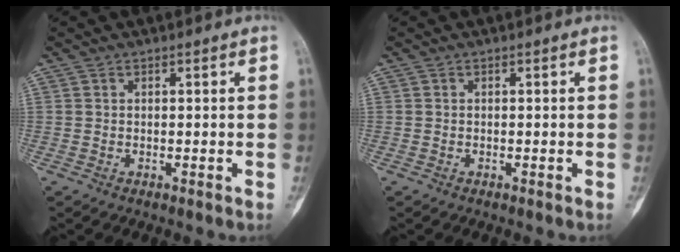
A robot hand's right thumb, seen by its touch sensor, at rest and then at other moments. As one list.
[{"total": 0.0}]